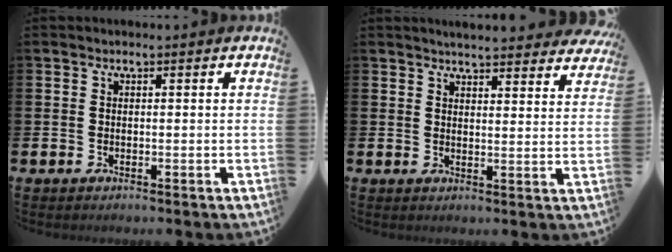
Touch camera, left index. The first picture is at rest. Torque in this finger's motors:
{"motor_torque": [1.02, -1.12, 0.31, 0.02]}